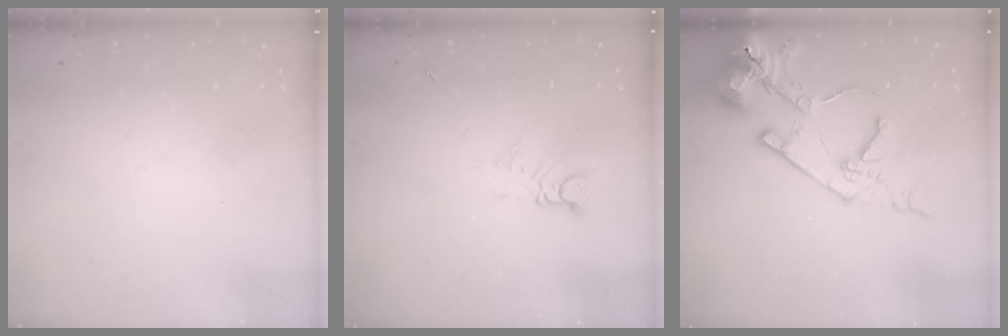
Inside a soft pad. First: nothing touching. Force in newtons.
{"total": 3.4, "press": 3.4, "slide": 0.3}
{"total": 15.5, "press": 15.3, "slide": 2.0}